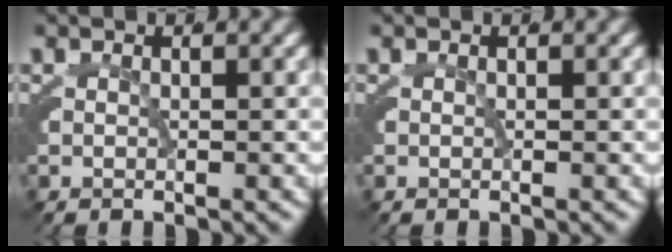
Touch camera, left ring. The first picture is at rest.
{"total": 0.0}